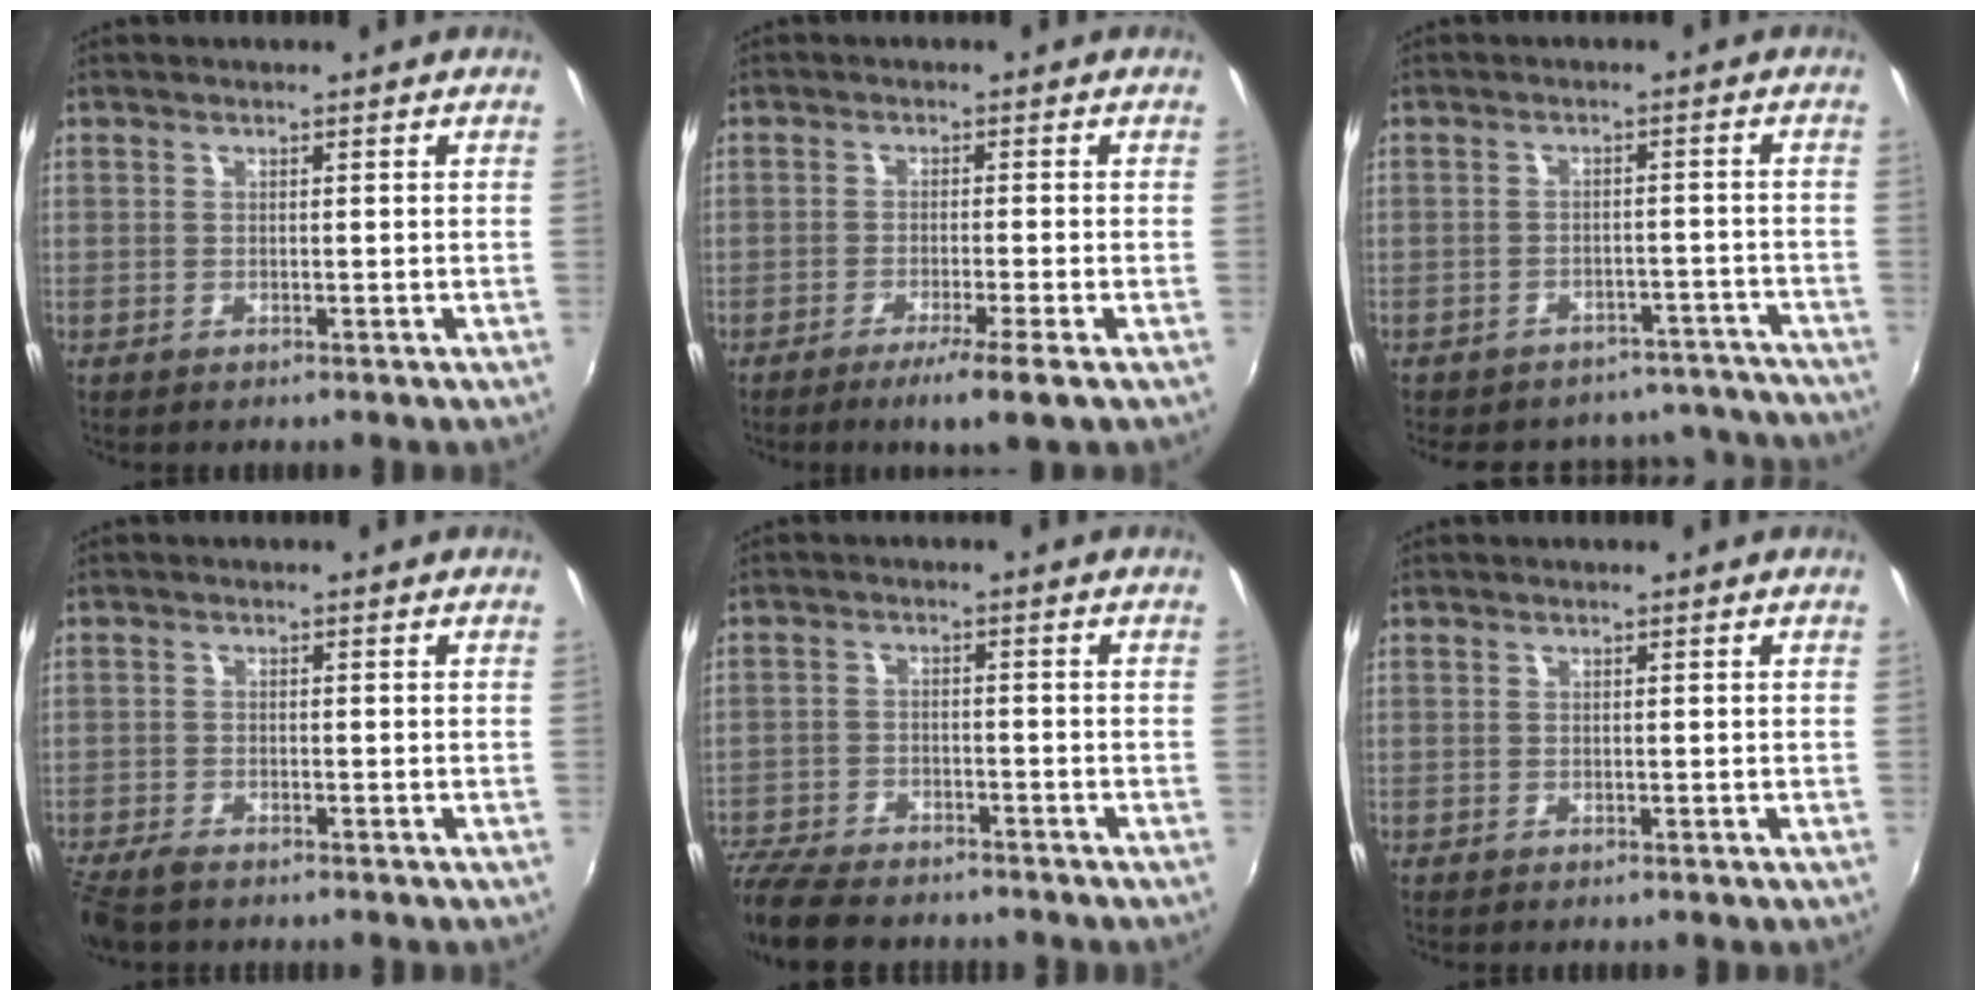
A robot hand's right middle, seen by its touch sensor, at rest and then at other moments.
{"total": 5.4, "force": [-3.3, -0.6, 4.2], "torque": [-0.082, -0.012, -0.057]}
{"total": 15.9, "force": [-14.3, 6.1, 3.3], "torque": [-0.069, 0.033, -0.162]}
{"total": 5.3, "force": [-4.4, 1.4, 2.6], "torque": [-0.070, -0.028, -0.086]}
{"total": 13.0, "force": [-10.9, 4.6, 5.3], "torque": [-0.144, -0.024, -0.189]}
{"total": 0.0}